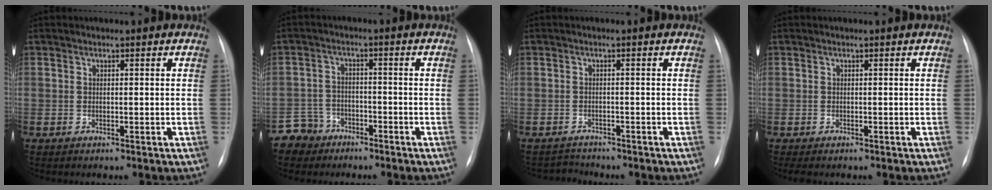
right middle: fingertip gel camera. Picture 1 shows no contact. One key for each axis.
{"total": 4.9, "fx": -3.5, "fy": 3.3, "fz": -0.6, "tx": 0.019, "ty": 0.005, "tz": -0.068}
{"total": 2.4, "fx": -2.1, "fy": 0.2, "fz": -1.0, "tx": 0.021, "ty": -0.011, "tz": -0.033}
{"total": 1.7, "fx": -1.3, "fy": 0.6, "fz": 0.9, "tx": -0.007, "ty": -0.003, "tz": -0.011}